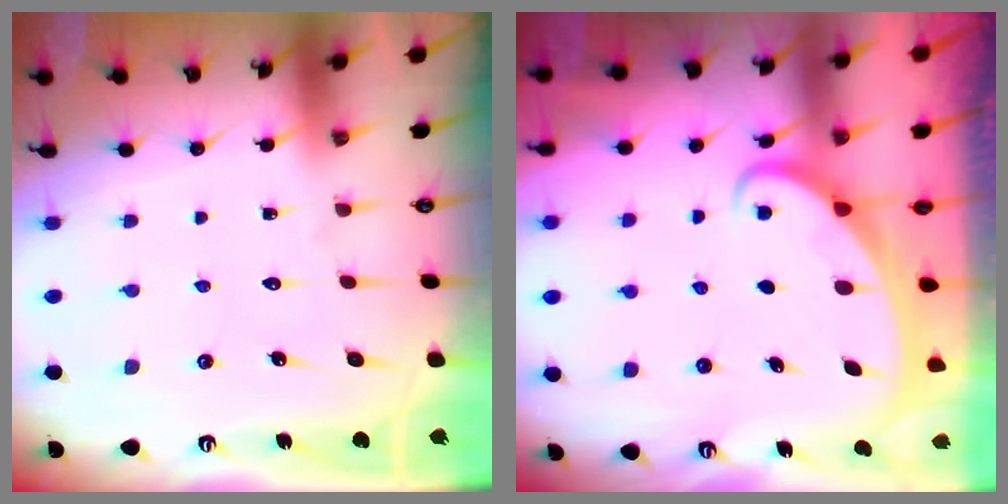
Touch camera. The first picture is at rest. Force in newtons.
{"total": 2.1, "press": 2.1, "slide": 0.0}